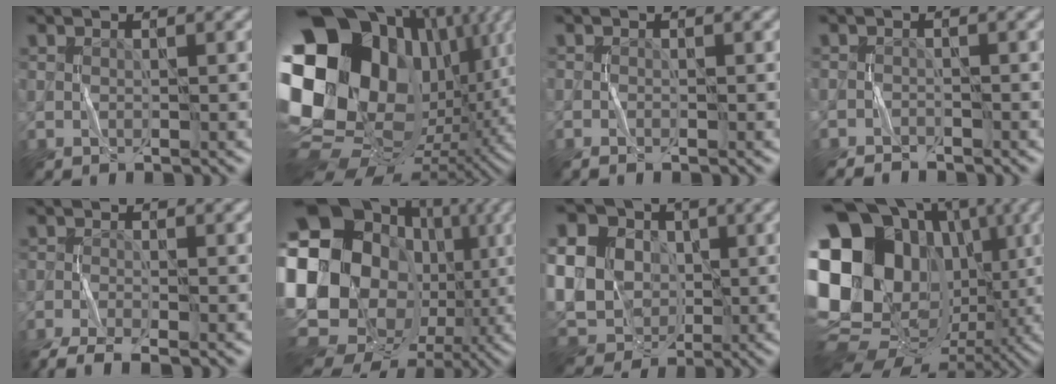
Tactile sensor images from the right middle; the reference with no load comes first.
{"total": 21.7, "force": [2.3, 16.3, 14.2], "torque": [-0.289, -0.020, 0.027]}
{"total": 0.8, "force": [-0.5, 0.2, 0.5], "torque": [-0.011, -0.001, -0.011]}
{"total": 1.8, "force": [-1.7, 0.5, 0.3], "torque": [-0.005, 0.000, -0.034]}
{"total": 4.3, "force": [-3.5, 0.9, 2.4], "torque": [-0.049, -0.012, -0.076]}
{"total": 22.2, "force": [-1.4, 18.4, 12.3], "torque": [-0.219, 0.024, -0.060]}
{"total": 17.1, "force": [2.1, 14.7, 8.5], "torque": [-0.228, 0.023, 0.020]}
{"total": 22.9, "force": [1.8, 19.2, 12.3], "torque": [-0.249, 0.030, -0.005]}